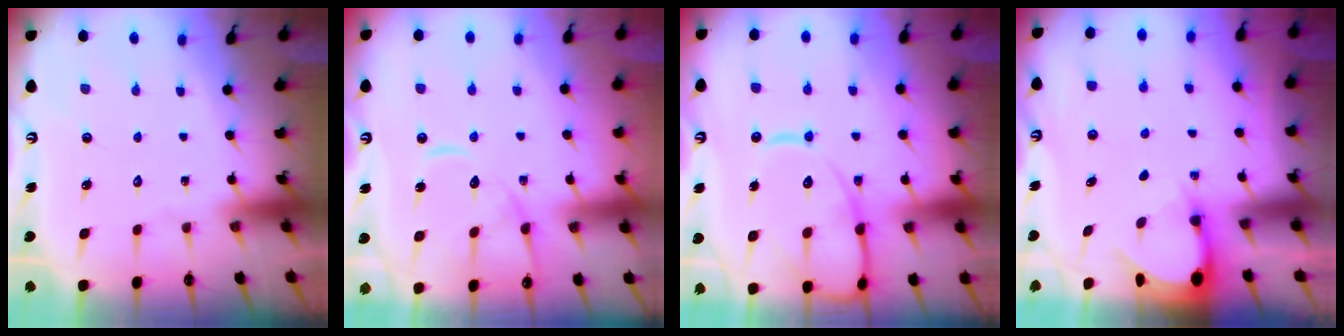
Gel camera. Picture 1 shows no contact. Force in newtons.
{"total": 11.7, "press": 11.6, "slide": 1.3}
{"total": 15.7, "press": 15.7, "slide": 1.4}
{"total": 3.2, "press": 3.2, "slide": 0.3}